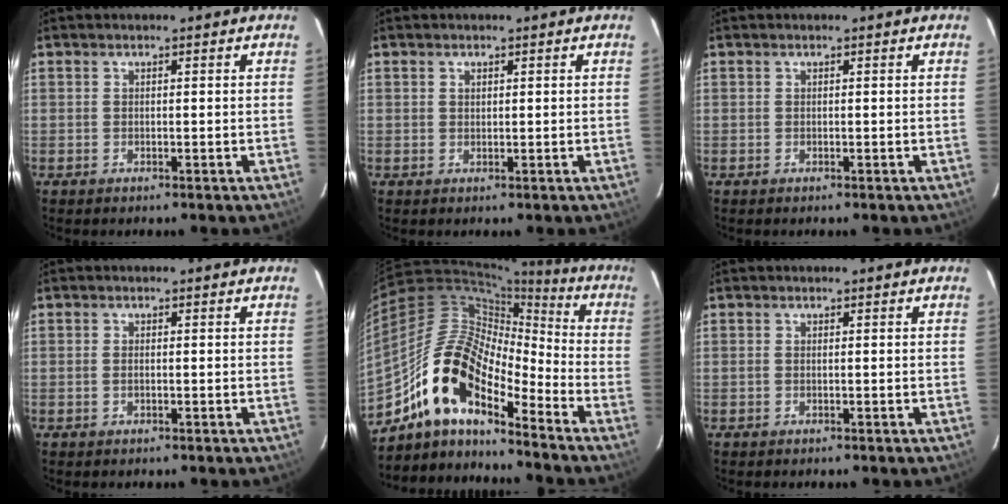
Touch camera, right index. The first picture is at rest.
{"total": 0.7, "force": [0.4, 0.5, 0.3], "torque": [-0.004, 0.002, 0.008]}
{"total": 0.0}
{"total": 0.8, "force": [-0.2, 0.5, 0.7], "torque": [-0.013, 0.002, -0.003]}
{"total": 15.7, "force": [-11.1, 5.6, 9.6], "torque": [-0.168, 0.009, -0.227]}
{"total": 0.0}